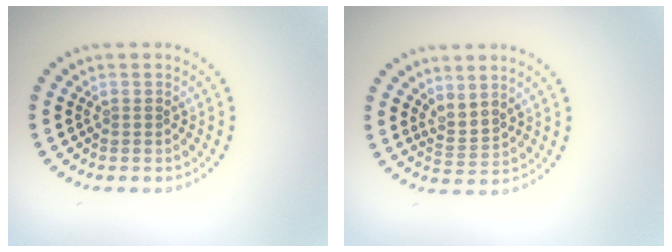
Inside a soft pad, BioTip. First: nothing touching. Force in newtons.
{"total": 2.1, "press": 1.4, "slide": 1.5}